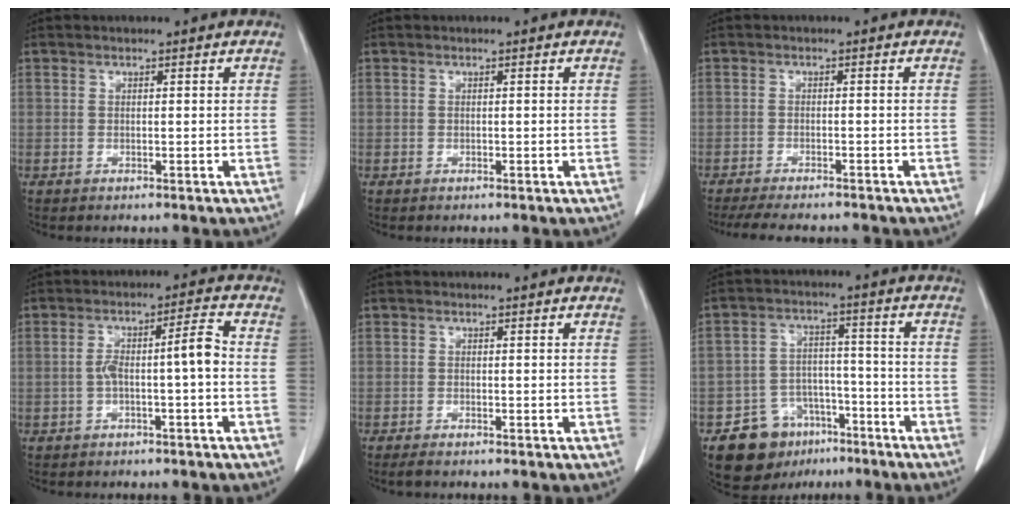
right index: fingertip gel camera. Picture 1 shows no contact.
{"total": 0.0}
{"total": 6.1, "force": [-5.7, 0.1, 2.2], "torque": [-0.026, -0.008, -0.093]}
{"total": 6.1, "force": [-0.8, 0.4, 6.0], "torque": [-0.100, 0.024, -0.011]}
{"total": 1.2, "force": [-0.6, 0.1, 1.0], "torque": [-0.018, -0.002, -0.014]}
{"total": 9.0, "force": [-5.3, 6.6, 2.9], "torque": [-0.044, 0.017, -0.081]}